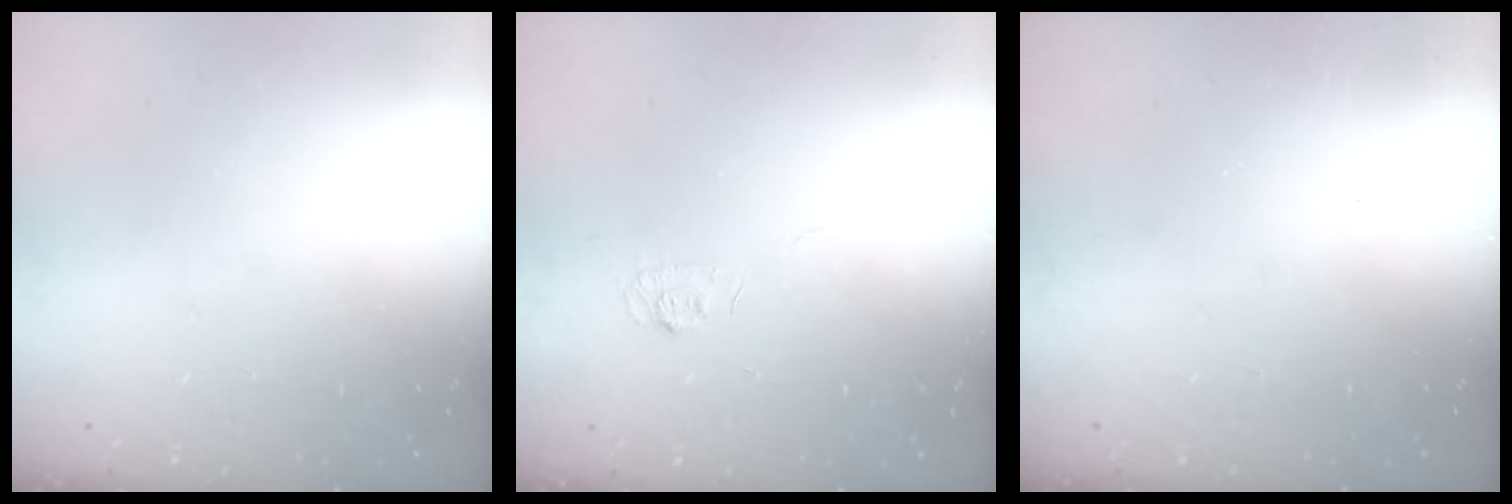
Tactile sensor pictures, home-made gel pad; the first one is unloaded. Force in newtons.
{"total": 4.8, "press": 4.8, "slide": 0.6}
{"total": 2.4, "press": 2.3, "slide": 0.8}